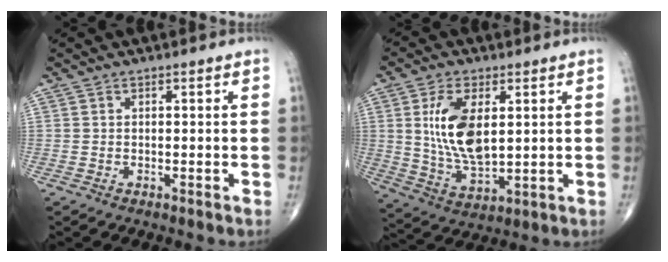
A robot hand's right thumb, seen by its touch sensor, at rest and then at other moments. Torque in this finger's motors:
{"motor_torque": [-0.62, 1.15, 1.48, 0.24, 0.44]}